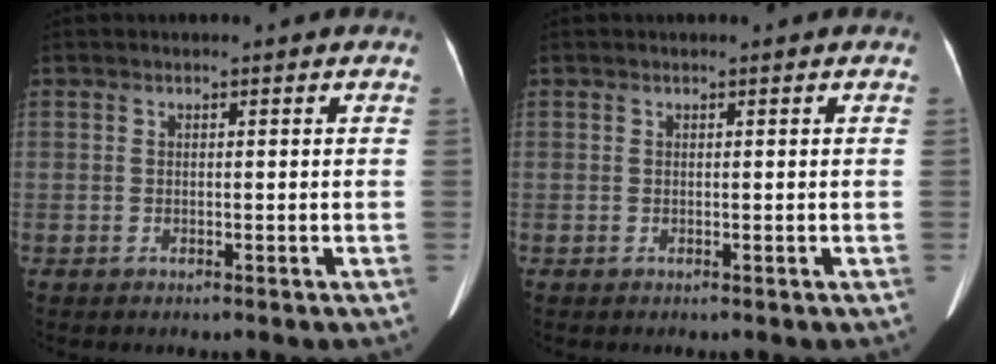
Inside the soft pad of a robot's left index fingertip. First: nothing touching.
{"total": 0.0}